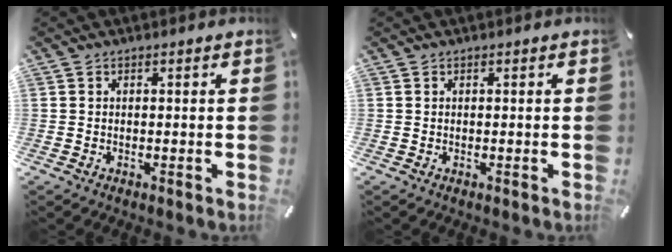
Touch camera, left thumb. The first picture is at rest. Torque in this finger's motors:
{"motor_torque": [0.00, 0.00, 0.02, -0.02, 0.00]}